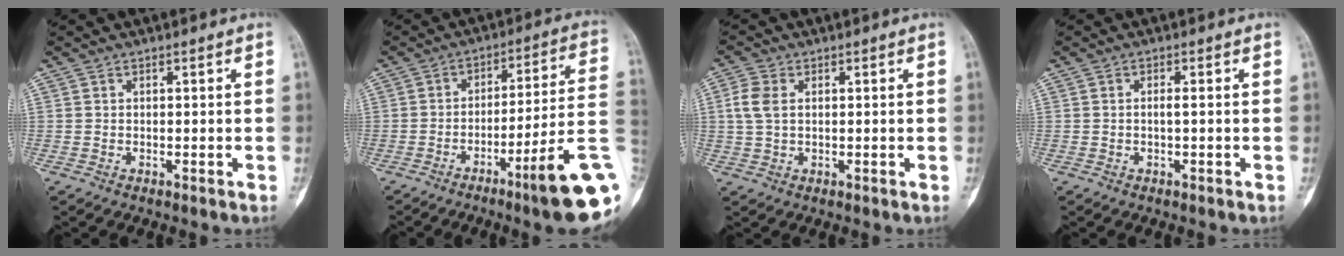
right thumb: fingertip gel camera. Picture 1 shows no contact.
{"total": 17.2, "force": [-7.0, 1.4, 15.7], "torque": [-0.179, 0.038, -0.102]}
{"total": 4.6, "force": [0.9, 2.9, 3.5], "torque": [-0.082, 0.007, 0.016]}
{"total": 1.0, "force": [-0.1, 0.1, 1.0], "torque": [-0.022, 0.001, -0.003]}